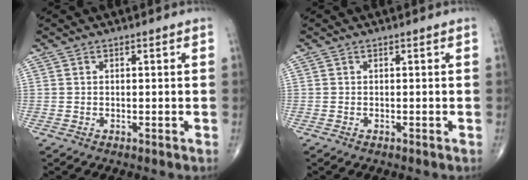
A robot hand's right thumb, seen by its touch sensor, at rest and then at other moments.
{"total": 0.0}